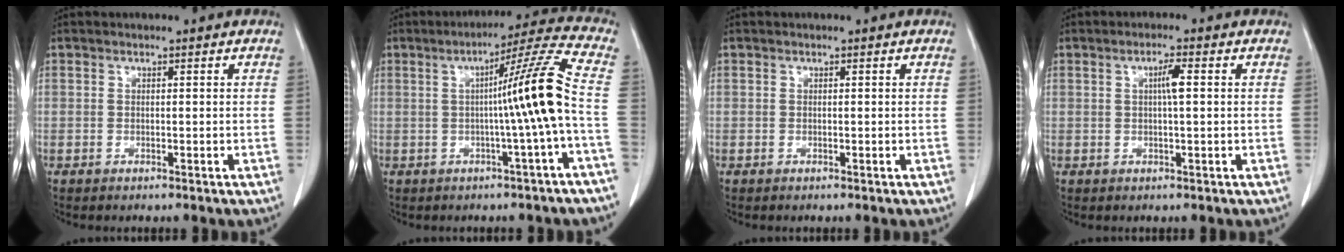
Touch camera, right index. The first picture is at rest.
{"total": 10.8, "force": [-1.0, -2.4, 10.4], "torque": [-0.149, 0.013, -0.011]}
{"total": 0.0}
{"total": 2.6, "force": [0.5, 0.2, 2.5], "torque": [-0.044, 0.003, 0.008]}